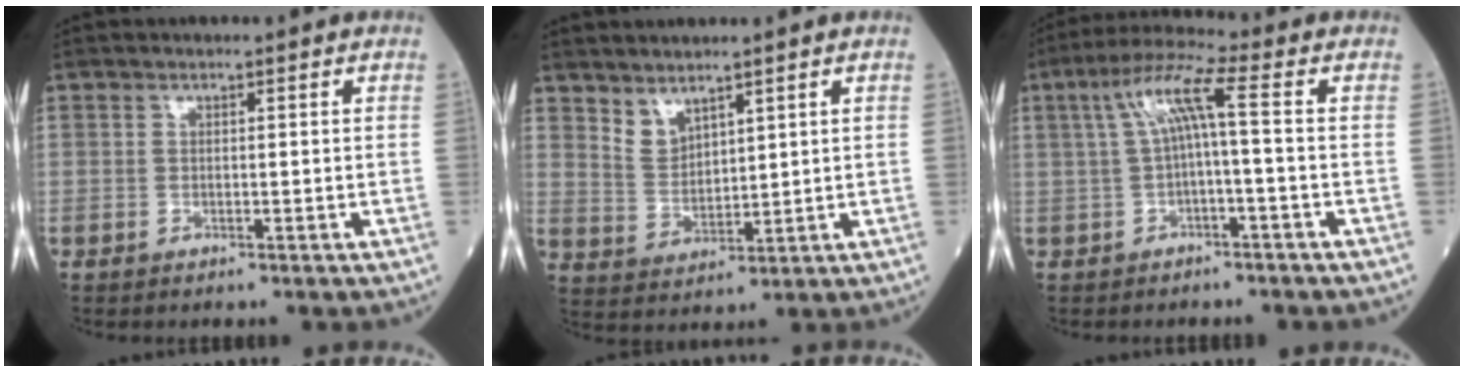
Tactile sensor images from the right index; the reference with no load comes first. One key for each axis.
{"total": 4.0, "fx": 3.2, "fy": 1.6, "fz": 1.7, "tx": -0.039, "ty": -0.001, "tz": 0.076}
{"total": 6.9, "fx": 0.5, "fy": 0.0, "fz": 6.9, "tx": -0.131, "ty": 0.034, "tz": 0.010}